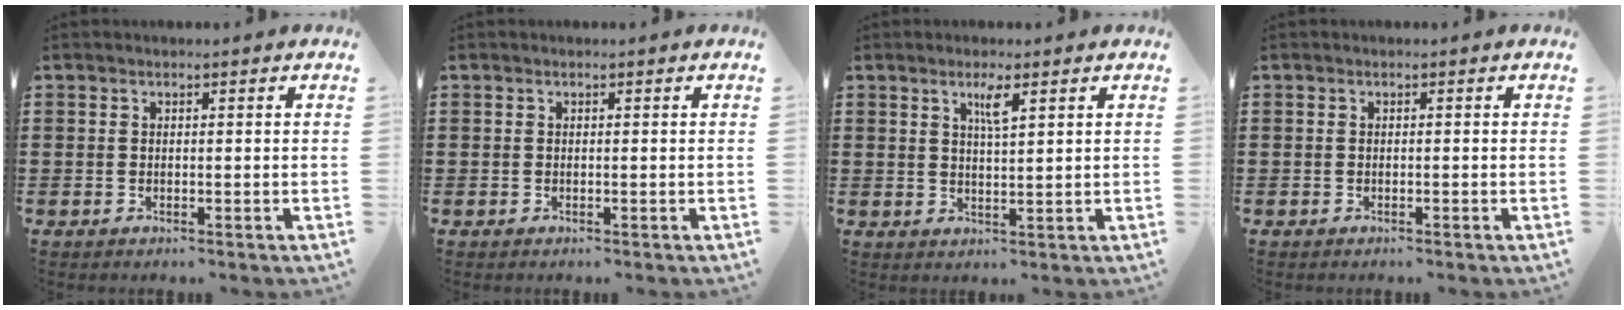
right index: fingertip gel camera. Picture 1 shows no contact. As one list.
[{"total": 0.0}, {"total": 2.9, "force": [1.6, 0.3, 2.3], "torque": [-0.042, -0.002, 0.025]}, {"total": 0.0}]